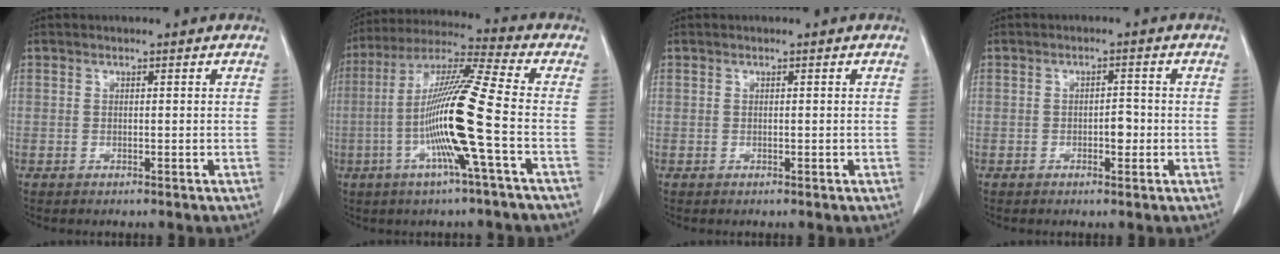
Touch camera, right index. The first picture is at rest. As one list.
[{"total": 15.1, "force": [-3.5, -1.4, 14.6], "torque": [-0.280, -0.003, -0.077]}, {"total": 0.0}, {"total": 2.2, "force": [-0.5, 1.0, 1.9], "torque": [-0.023, 0.004, -0.004]}]